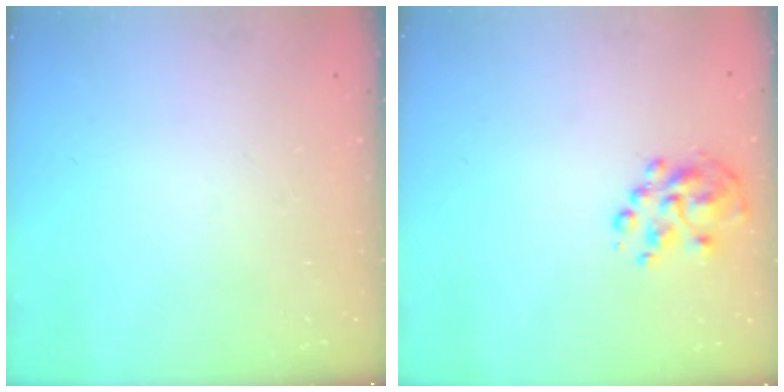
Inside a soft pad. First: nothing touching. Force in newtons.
{"total": 6.1, "press": 5.9, "slide": 1.7}